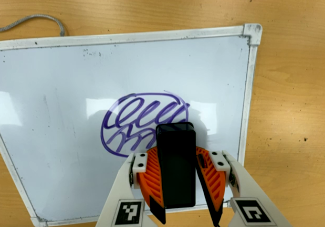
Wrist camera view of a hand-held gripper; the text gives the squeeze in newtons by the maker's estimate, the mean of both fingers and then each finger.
{"total": 13.5, "left": 13.9, "right": 13.1}